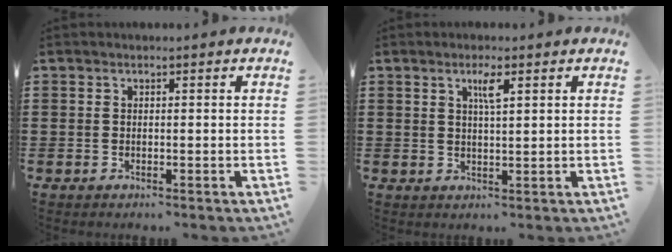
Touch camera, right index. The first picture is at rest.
{"total": 2.7, "force": [1.3, 0.3, 2.3], "torque": [-0.041, -0.002, 0.018]}